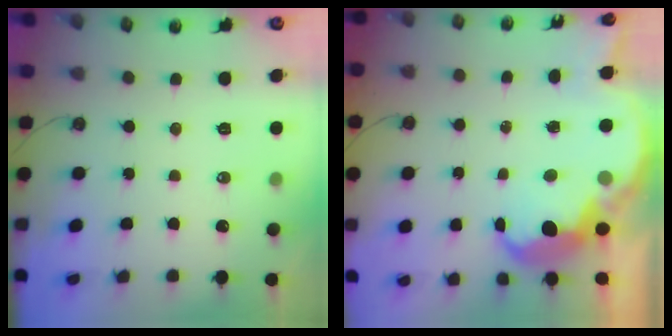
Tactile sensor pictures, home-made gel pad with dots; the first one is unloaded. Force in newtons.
{"total": 6.9, "press": 6.8, "slide": 0.7}